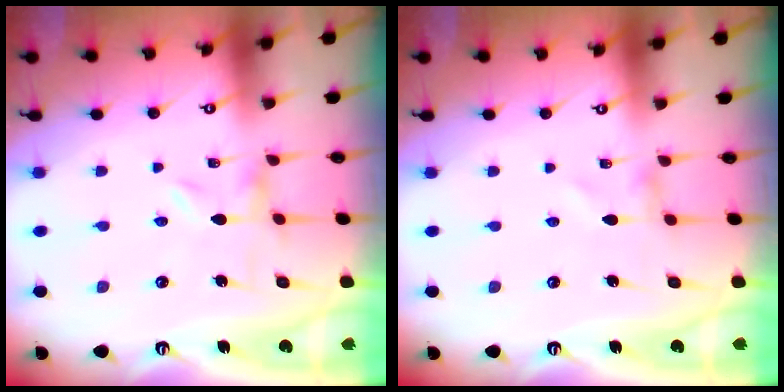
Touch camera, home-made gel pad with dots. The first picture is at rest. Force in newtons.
{"total": 0.0}